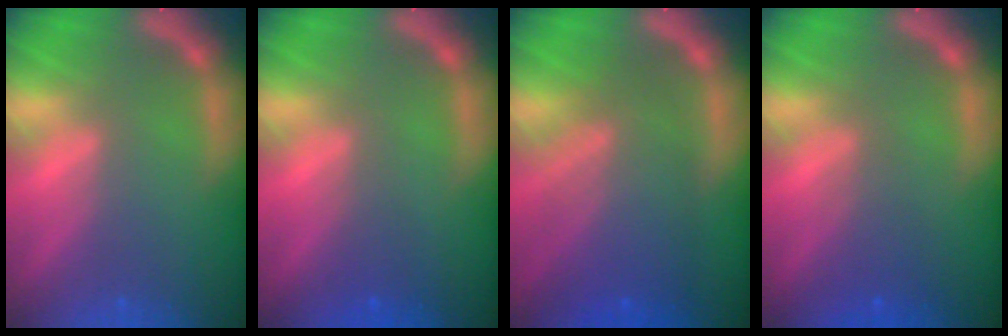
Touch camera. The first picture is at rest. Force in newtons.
{"total": 1.5}
{"total": 8.1}
{"total": 2.4}